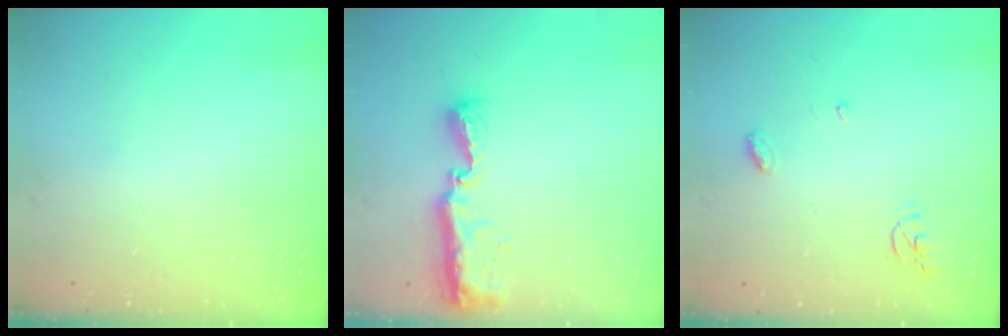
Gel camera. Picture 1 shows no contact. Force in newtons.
{"total": 9.4, "press": 9.4, "slide": 0.8}
{"total": 5.3, "press": 5.3, "slide": 0.3}